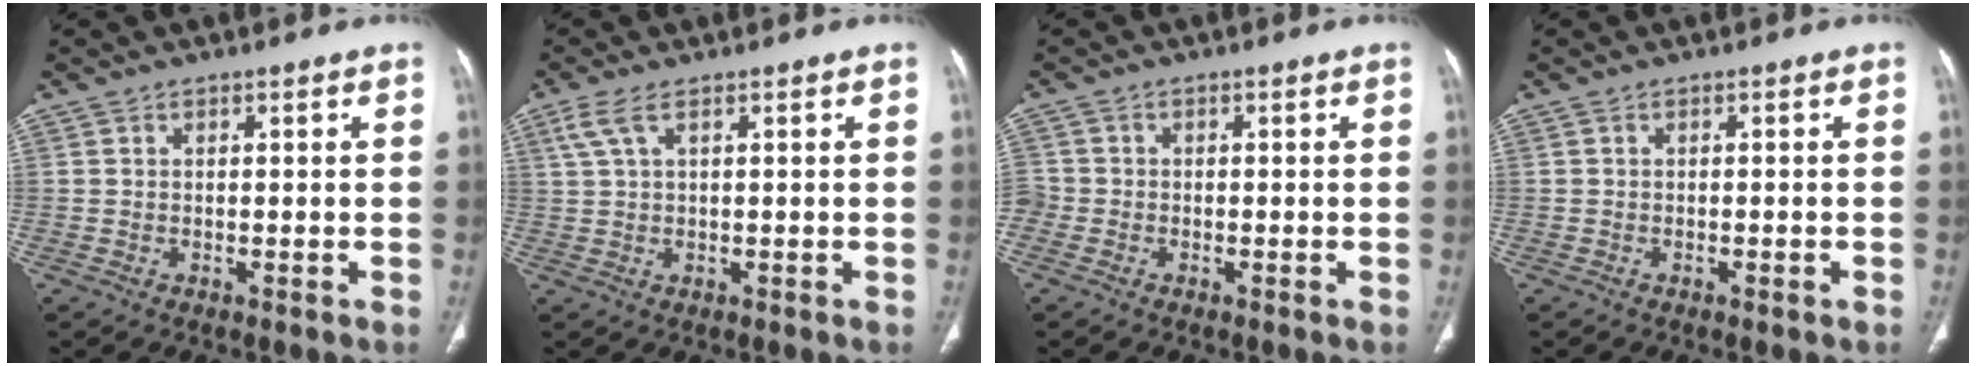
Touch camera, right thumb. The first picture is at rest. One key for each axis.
{"total": 3.5, "fx": 1.6, "fy": 1.2, "fz": 2.9, "tx": -0.084, "ty": 0.010, "tz": 0.041}
{"total": 2.6, "fx": -0.8, "fy": 2.3, "fz": 0.9, "tx": -0.018, "ty": 0.005, "tz": -0.021}
{"total": 1.0, "fx": -0.6, "fy": 0.2, "fz": 0.8, "tx": -0.012, "ty": -0.001, "tz": -0.008}